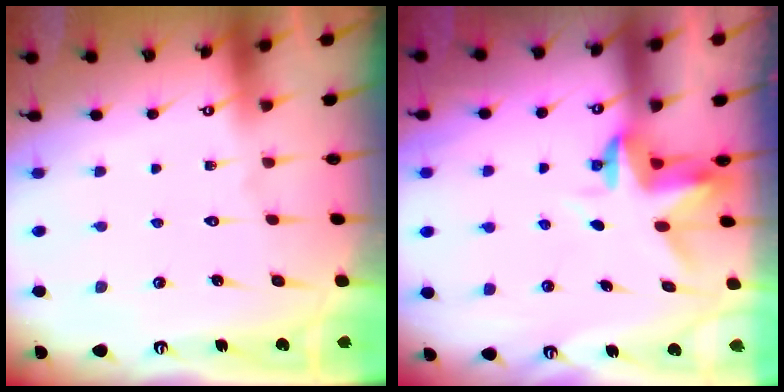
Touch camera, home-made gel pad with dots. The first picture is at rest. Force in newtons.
{"total": 3.6, "press": 3.6, "slide": 0.3}